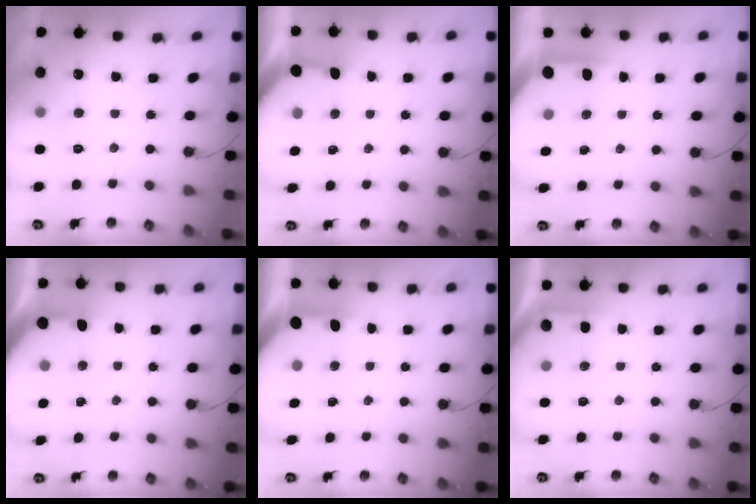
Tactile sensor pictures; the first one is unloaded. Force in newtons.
{"total": 3.4, "press": 3.4, "slide": 0.4}
{"total": 3.9, "press": 3.9, "slide": 0.3}
{"total": 5.1, "press": 5.1, "slide": 0.4}
{"total": 3.6, "press": 3.6, "slide": 0.4}
{"total": 1.7, "press": 1.6, "slide": 0.2}